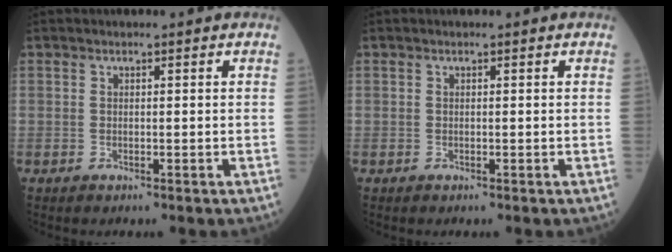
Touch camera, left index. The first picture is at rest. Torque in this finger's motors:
{"motor_torque": [-0.30, 0.30, 0.01, 0.00]}